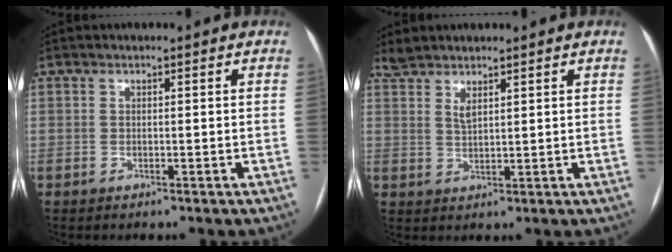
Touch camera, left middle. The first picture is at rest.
{"total": 3.3, "force": [2.7, 0.7, 1.7], "torque": [-0.046, 0.002, 0.062]}